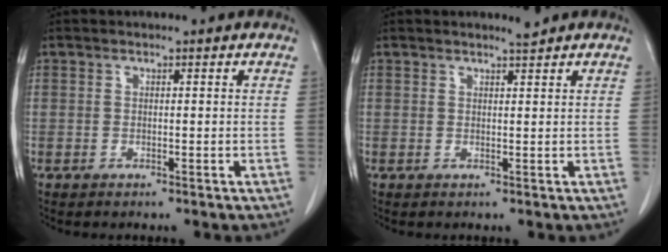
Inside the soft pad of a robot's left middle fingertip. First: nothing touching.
{"total": 0.9, "force": [0.8, -0.2, 0.1], "torque": [-0.012, -0.008, 0.016]}